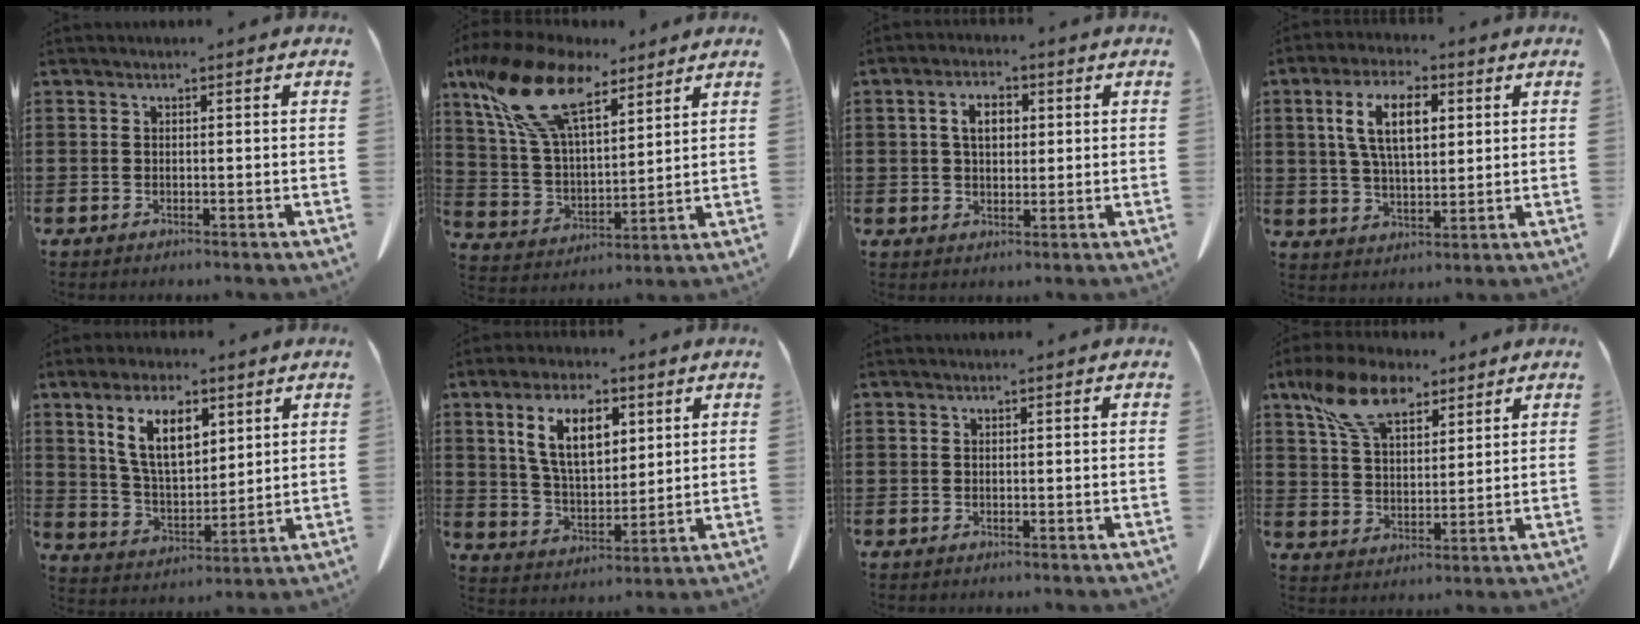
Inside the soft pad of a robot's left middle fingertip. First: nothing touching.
{"total": 16.2, "force": [10.6, 6.4, 10.4], "torque": [-0.242, -0.024, 0.190]}
{"total": 4.5, "force": [1.2, 2.8, 3.4], "torque": [-0.060, 0.007, 0.015]}
{"total": 9.0, "force": [3.2, 4.0, 7.4], "torque": [-0.148, 0.010, 0.055]}
{"total": 10.3, "force": [5.4, 5.1, 7.2], "torque": [-0.150, 0.006, 0.100]}
{"total": 10.3, "force": [4.9, 5.3, 7.4], "torque": [-0.154, 0.013, 0.090]}
{"total": 0.0}
{"total": 10.4, "force": [7.0, 5.0, 5.9], "torque": [-0.139, -0.001, 0.132]}